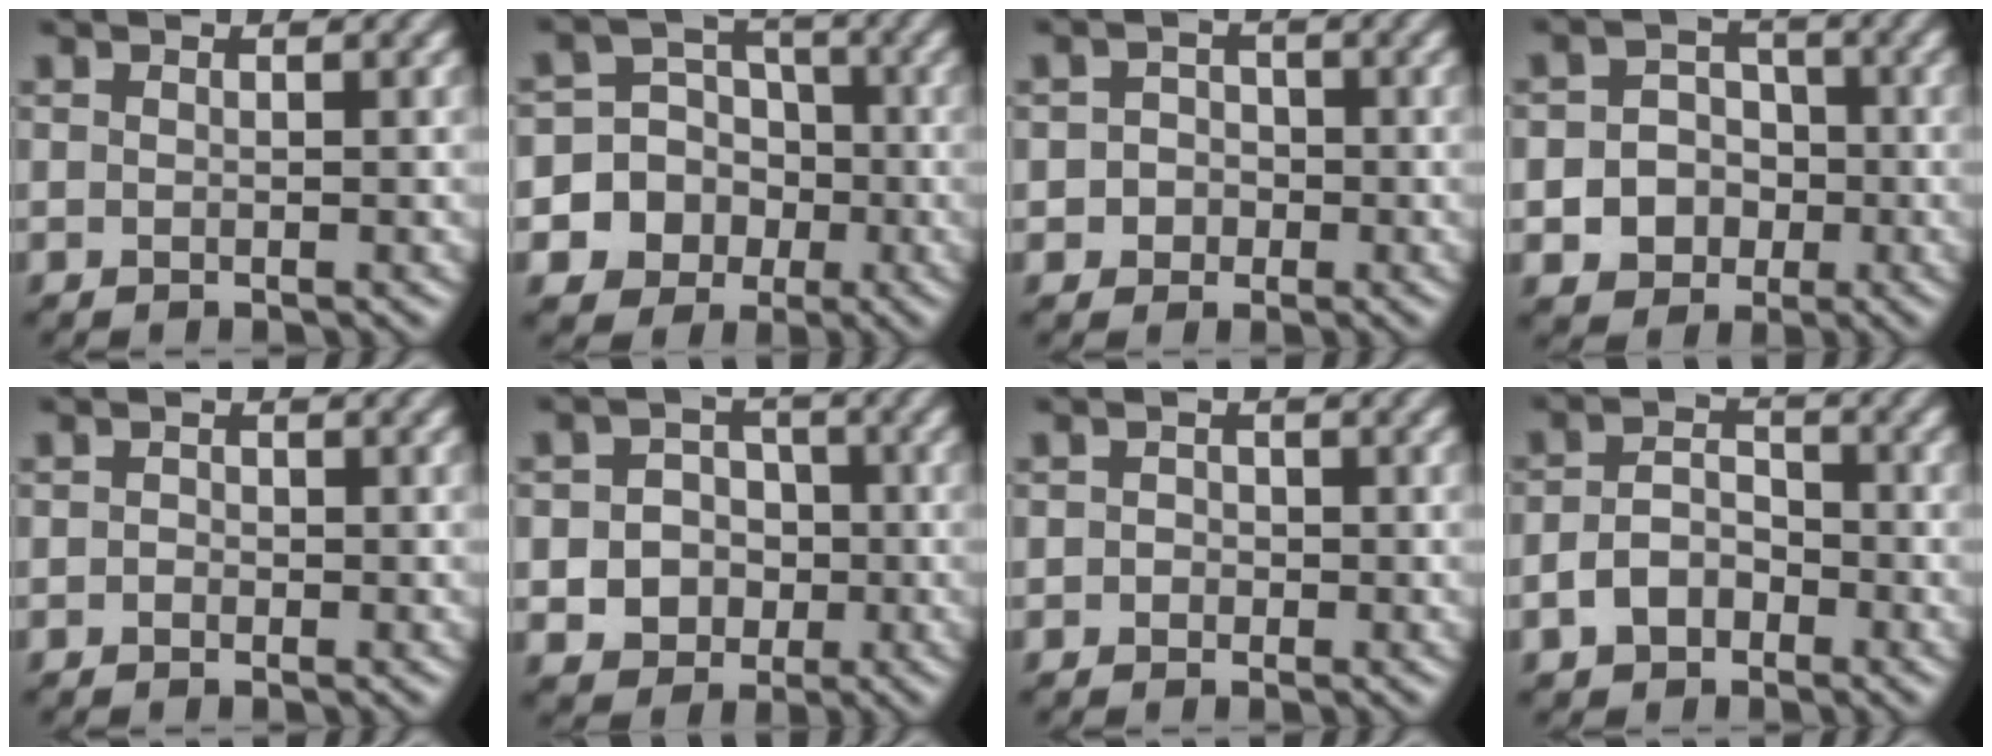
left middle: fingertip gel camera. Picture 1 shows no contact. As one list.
[{"total": 9.9, "force": [-4.0, 8.9, 1.7], "torque": [-0.050, -0.007, -0.080]}, {"total": 2.2, "force": [-0.9, 1.9, 0.3], "torque": [0.017, 0.001, -0.022]}, {"total": 5.2, "force": [-1.9, 4.6, 1.5], "torque": [-0.016, 0.001, -0.048]}, {"total": 0.6, "force": [-0.4, 0.3, 0.0], "torque": [0.004, -0.003, -0.010]}, {"total": 5.0, "force": [-1.6, 4.5, 1.7], "torque": [-0.020, 0.000, -0.039]}, {"total": 0.8, "force": [-0.4, 0.7, 0.0], "torque": [0.008, 0.000, -0.008]}, {"total": 3.1, "force": [-1.9, 2.0, 1.6], "torque": [-0.035, 0.000, -0.036]}]